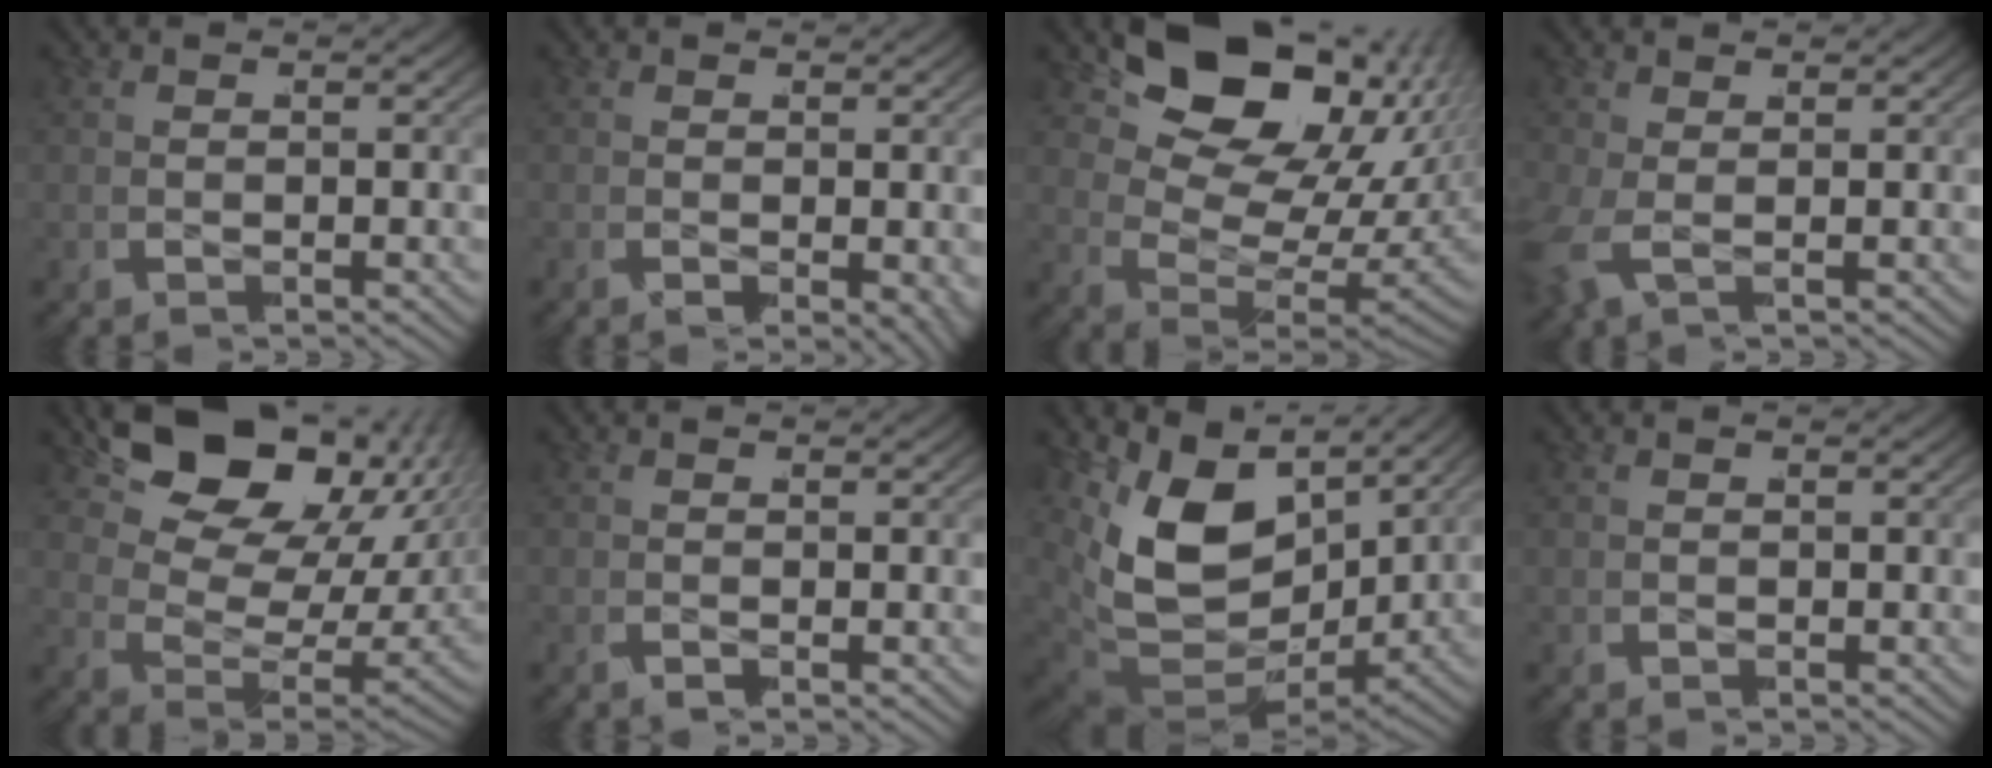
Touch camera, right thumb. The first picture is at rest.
{"total": 2.2, "force": [-0.6, 1.1, 1.8], "torque": [-0.025, -0.015, -0.004]}
{"total": 17.7, "force": [3.0, 11.1, 13.4], "torque": [-0.233, -0.008, 0.046]}
{"total": 1.7, "force": [0.0, 1.1, 1.3], "torque": [-0.047, -0.008, 0.001]}
{"total": 13.4, "force": [4.0, 7.6, 10.3], "torque": [-0.202, -0.006, 0.066]}
{"total": 0.0}
{"total": 14.1, "force": [0.1, 9.2, 10.6], "torque": [-0.247, -0.044, 0.024]}
{"total": 0.0}